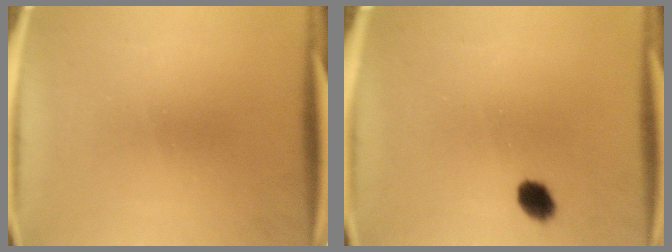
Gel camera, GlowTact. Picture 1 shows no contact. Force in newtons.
{"total": 3.7}